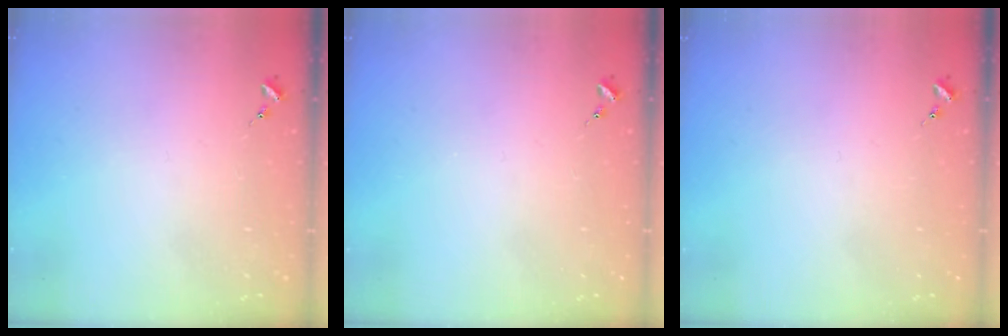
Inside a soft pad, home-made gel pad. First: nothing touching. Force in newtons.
{"total": 0.0}
{"total": 0.0}